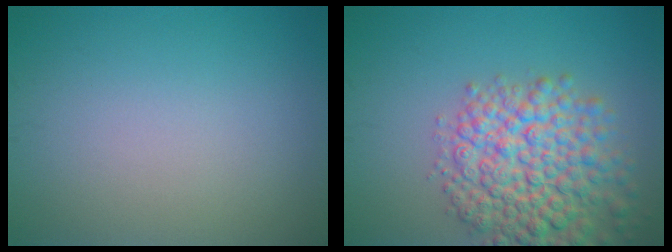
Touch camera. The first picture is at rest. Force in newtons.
{"total": 8.3, "press": 8.3, "slide": 0.3}